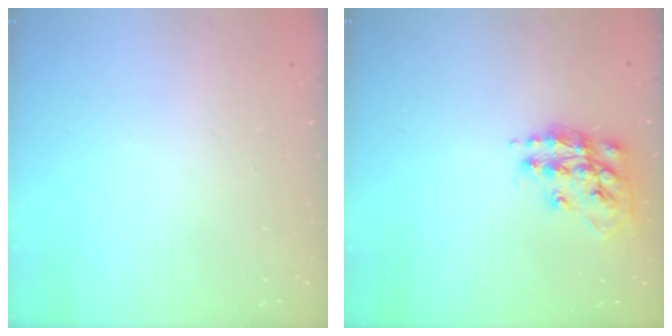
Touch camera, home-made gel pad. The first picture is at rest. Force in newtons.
{"total": 14.5, "press": 14.5, "slide": 1.0}